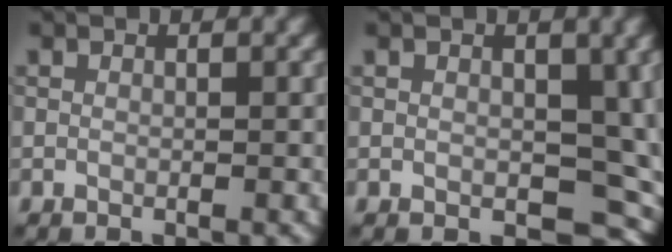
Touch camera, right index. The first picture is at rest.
{"total": 7.3, "force": [-0.1, 5.0, 5.4], "torque": [-0.060, -0.019, 0.009]}